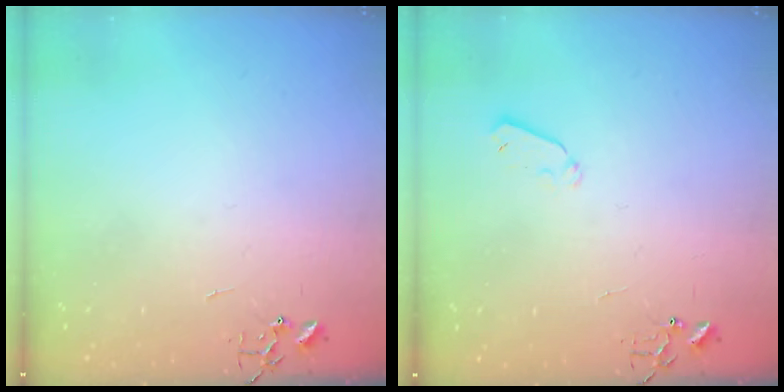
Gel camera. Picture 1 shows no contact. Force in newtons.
{"total": 4.2, "press": 4.2, "slide": 0.7}